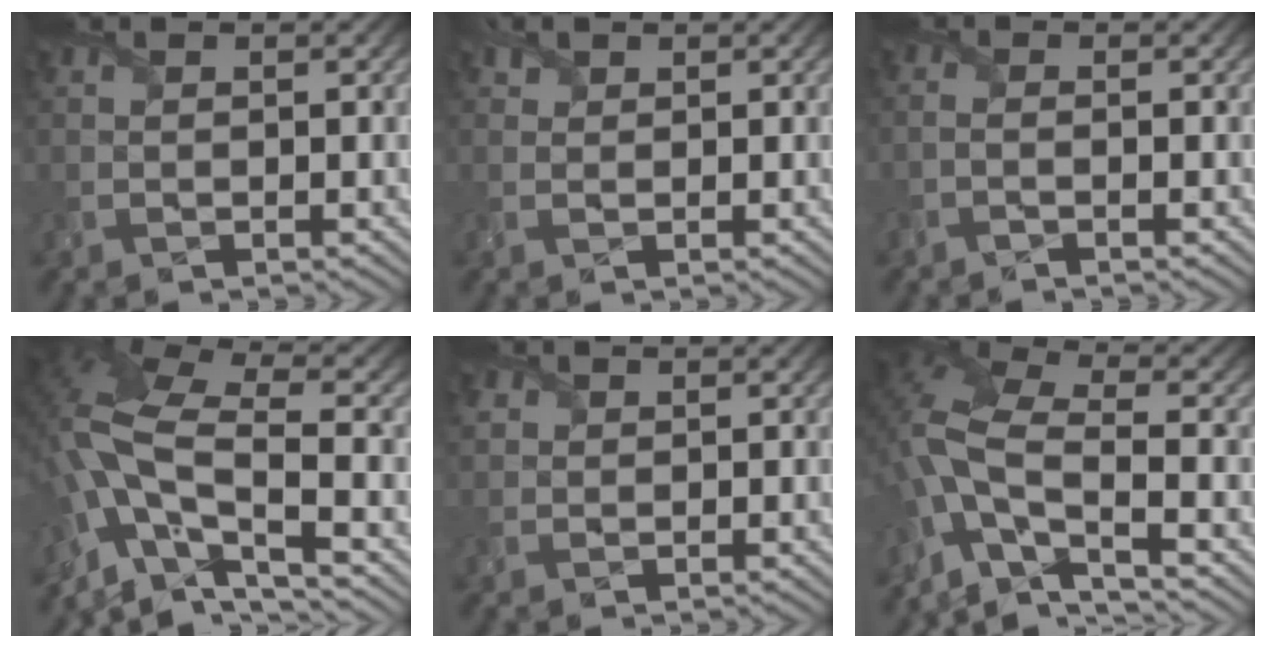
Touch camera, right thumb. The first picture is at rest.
{"total": 1.5, "force": [1.2, 0.8, 0.2], "torque": [-0.004, 0.006, 0.023]}
{"total": 1.1, "force": [-0.8, 0.1, 0.7], "torque": [-0.017, 0.000, -0.022]}
{"total": 13.6, "force": [-4.7, 5.2, 11.7], "torque": [-0.266, -0.014, -0.086]}
{"total": 1.6, "force": [0.8, 1.4, 0.4], "torque": [-0.016, 0.002, 0.016]}
{"total": 10.3, "force": [-4.4, 4.1, 8.4], "torque": [-0.195, -0.014, -0.096]}